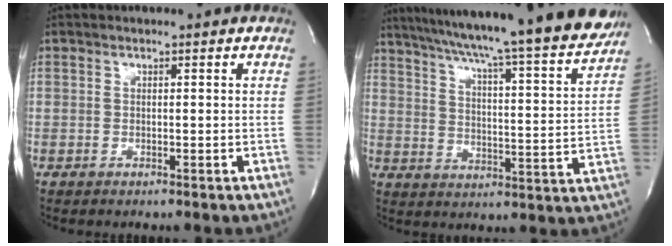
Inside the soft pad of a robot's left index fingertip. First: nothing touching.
{"total": 25.2, "force": [22.4, 0.2, 11.5], "torque": [-0.187, -0.049, 0.298]}